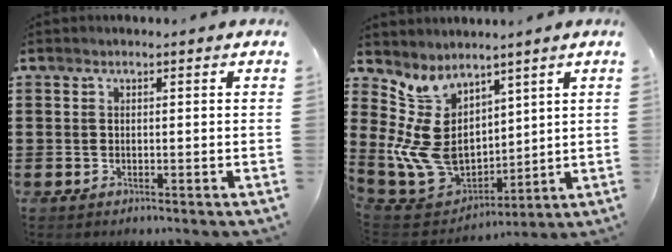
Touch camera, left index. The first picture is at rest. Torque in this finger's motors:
{"motor_torque": [0.32, 0.34, 0.87, 0.21]}